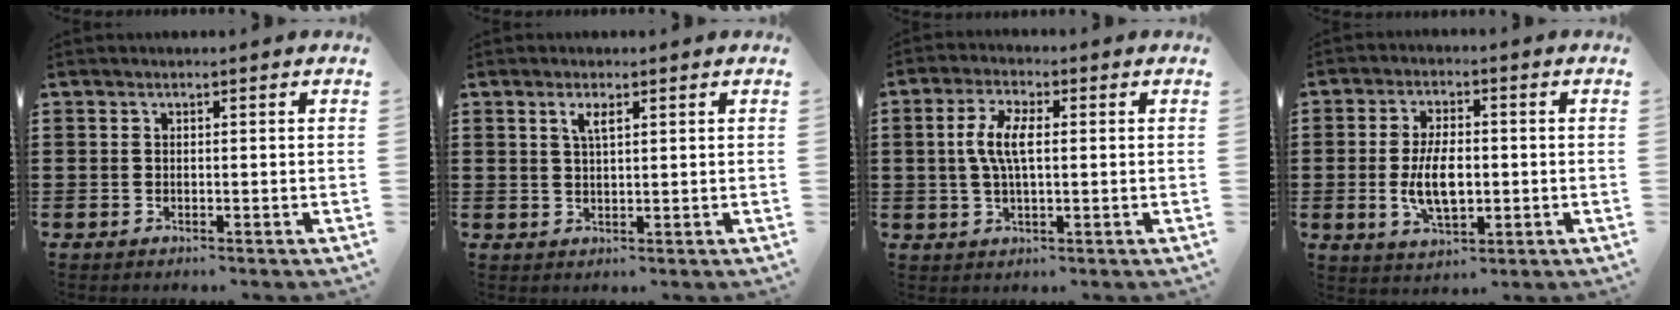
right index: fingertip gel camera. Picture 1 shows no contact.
{"total": 2.3, "force": [1.2, 0.7, 1.9], "torque": [-0.042, 0.004, 0.019]}
{"total": 6.1, "force": [0.5, 2.4, 5.6], "torque": [-0.124, 0.004, 0.001]}
{"total": 7.3, "force": [-0.8, 3.5, 6.4], "torque": [-0.124, -0.005, -0.018]}